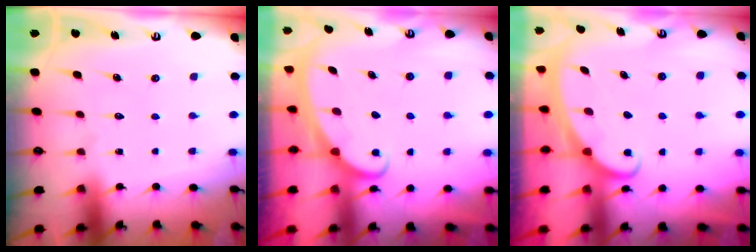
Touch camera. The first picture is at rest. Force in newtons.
{"total": 2.6, "press": 2.6, "slide": 0.3}
{"total": 2.6, "press": 2.6, "slide": 0.3}